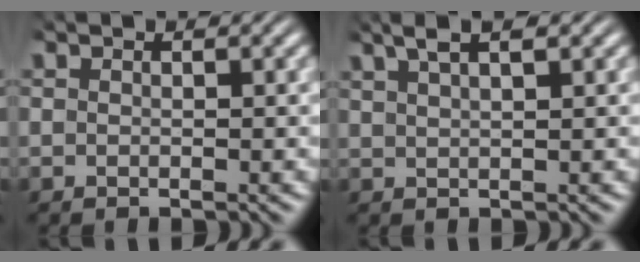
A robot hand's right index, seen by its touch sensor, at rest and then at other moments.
{"total": 3.6, "force": [2.7, 0.7, 2.3], "torque": [-0.043, 0.014, 0.043]}